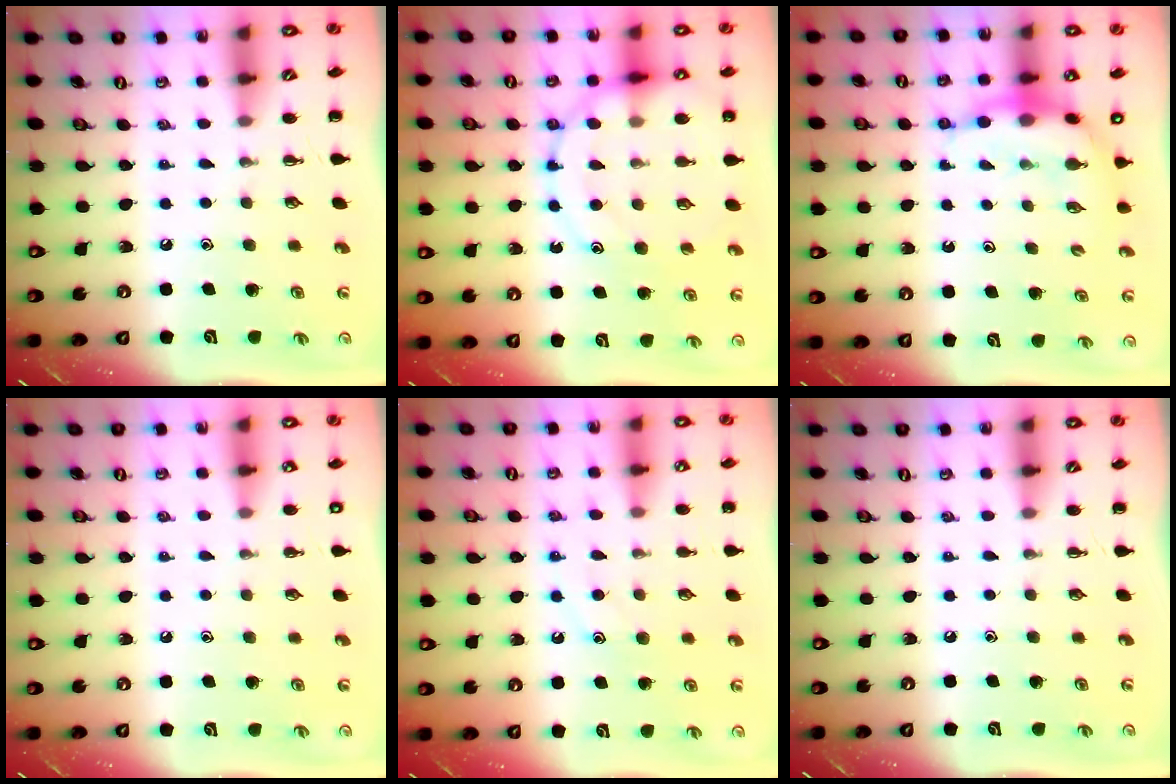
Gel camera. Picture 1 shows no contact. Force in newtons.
{"total": 15.4, "press": 15.2, "slide": 2.4}
{"total": 7.3, "press": 7.2, "slide": 0.8}
{"total": 1.3, "press": 1.3, "slide": 0.1}
{"total": 9.3, "press": 9.3, "slide": 1.0}
{"total": 0.0}